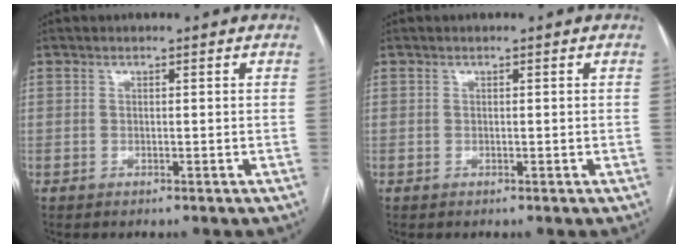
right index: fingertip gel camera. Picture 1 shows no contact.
{"total": 0.0}